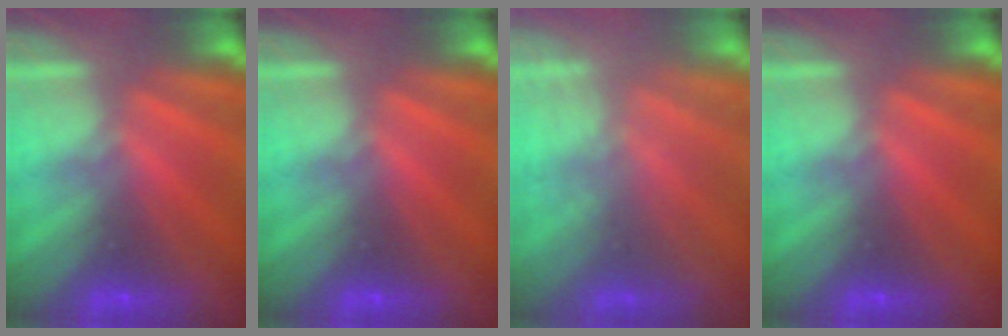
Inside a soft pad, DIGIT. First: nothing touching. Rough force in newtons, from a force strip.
{"total": 0.0}
{"total": 2.1}
{"total": 0.0}